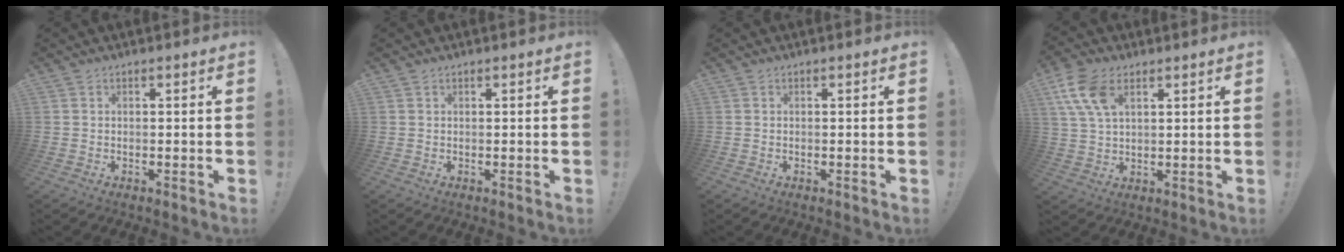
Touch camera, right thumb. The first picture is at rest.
{"total": 0.0}
{"total": 0.0}
{"total": 11.1, "force": [5.1, 6.4, 7.5], "torque": [-0.150, -0.008, 0.098]}